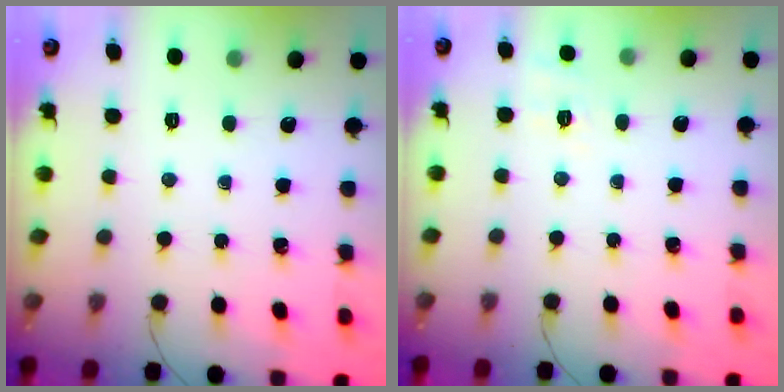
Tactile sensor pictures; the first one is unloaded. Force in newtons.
{"total": 5.1, "press": 4.8, "slide": 1.8}